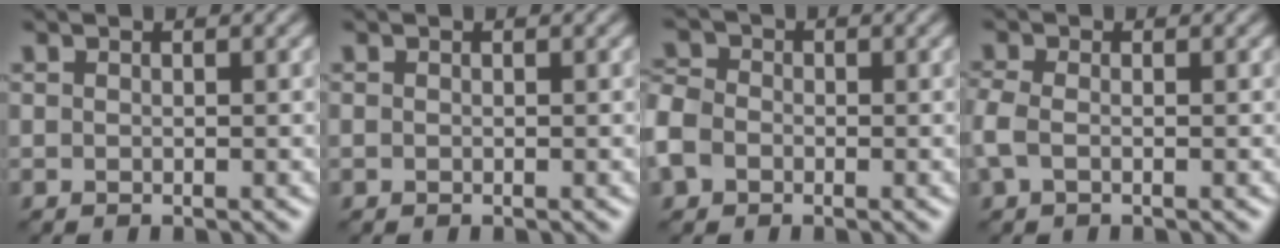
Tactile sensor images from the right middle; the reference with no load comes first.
{"total": 0.0}
{"total": 4.3, "force": [-1.2, 3.4, 2.2], "torque": [-0.068, 0.000, -0.033]}
{"total": 2.3, "force": [-0.5, 1.5, 1.7], "torque": [-0.052, 0.001, -0.018]}